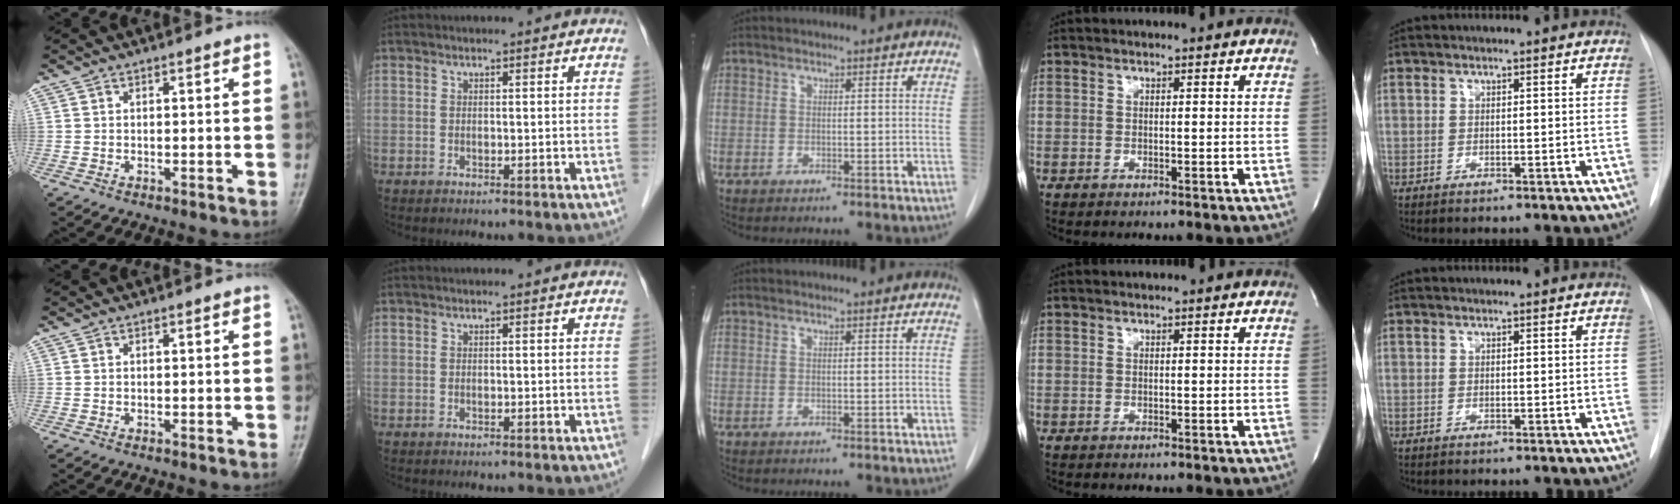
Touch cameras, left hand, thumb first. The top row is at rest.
{}